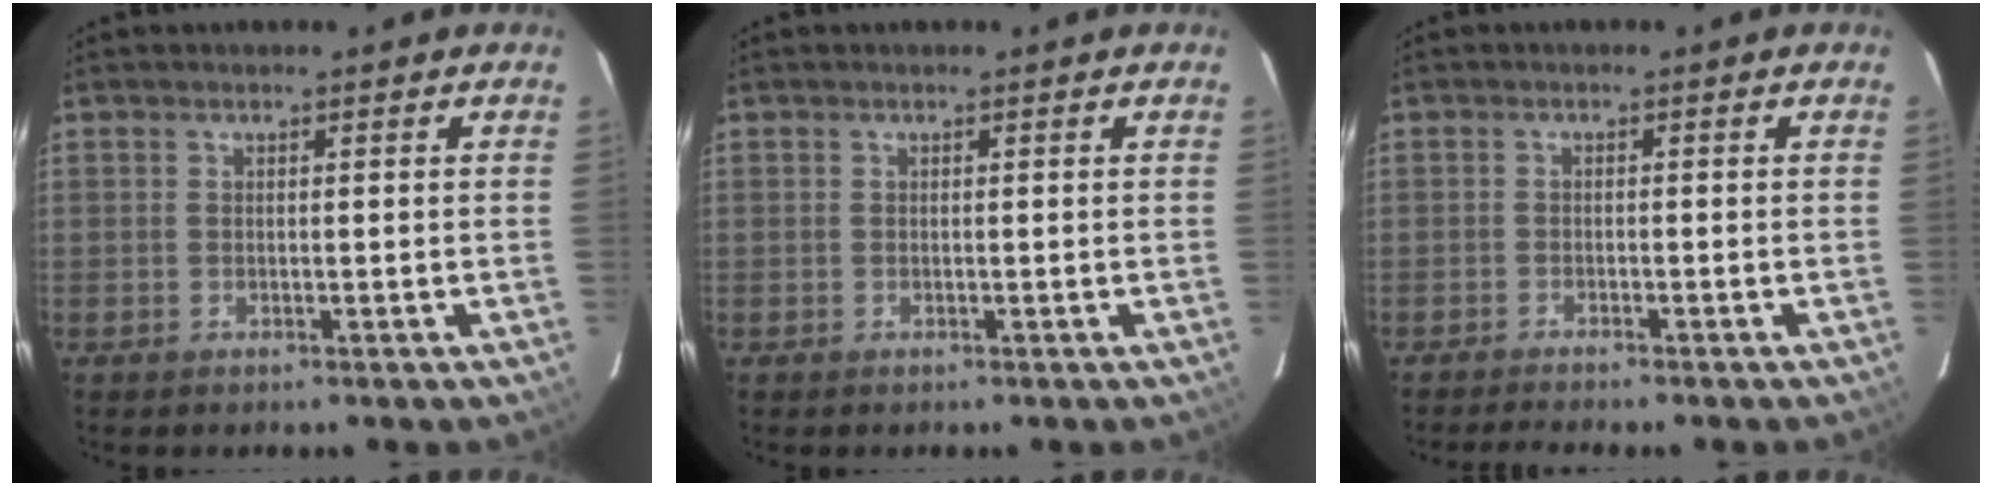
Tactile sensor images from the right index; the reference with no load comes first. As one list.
[{"total": 0.0}, {"total": 4.0, "force": [-3.6, 0.0, 1.7], "torque": [-0.040, -0.009, -0.058]}]